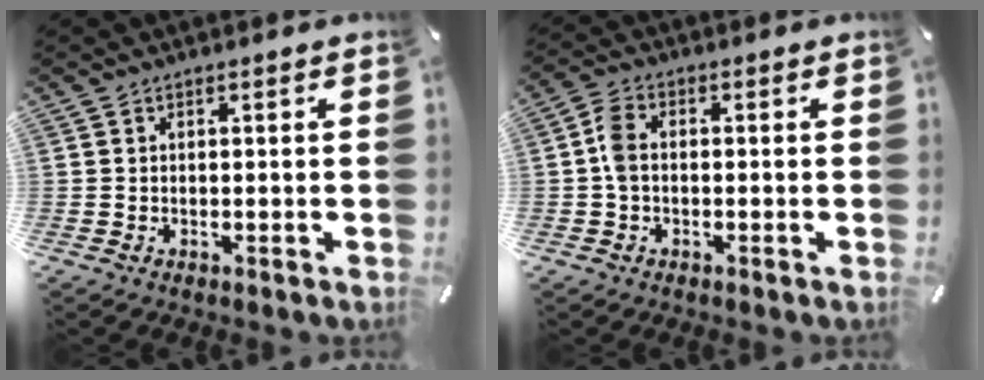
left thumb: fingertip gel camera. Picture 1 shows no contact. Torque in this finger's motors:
{"motor_torque": [0.46, 0.96, 0.27, -0.22, 0.18]}